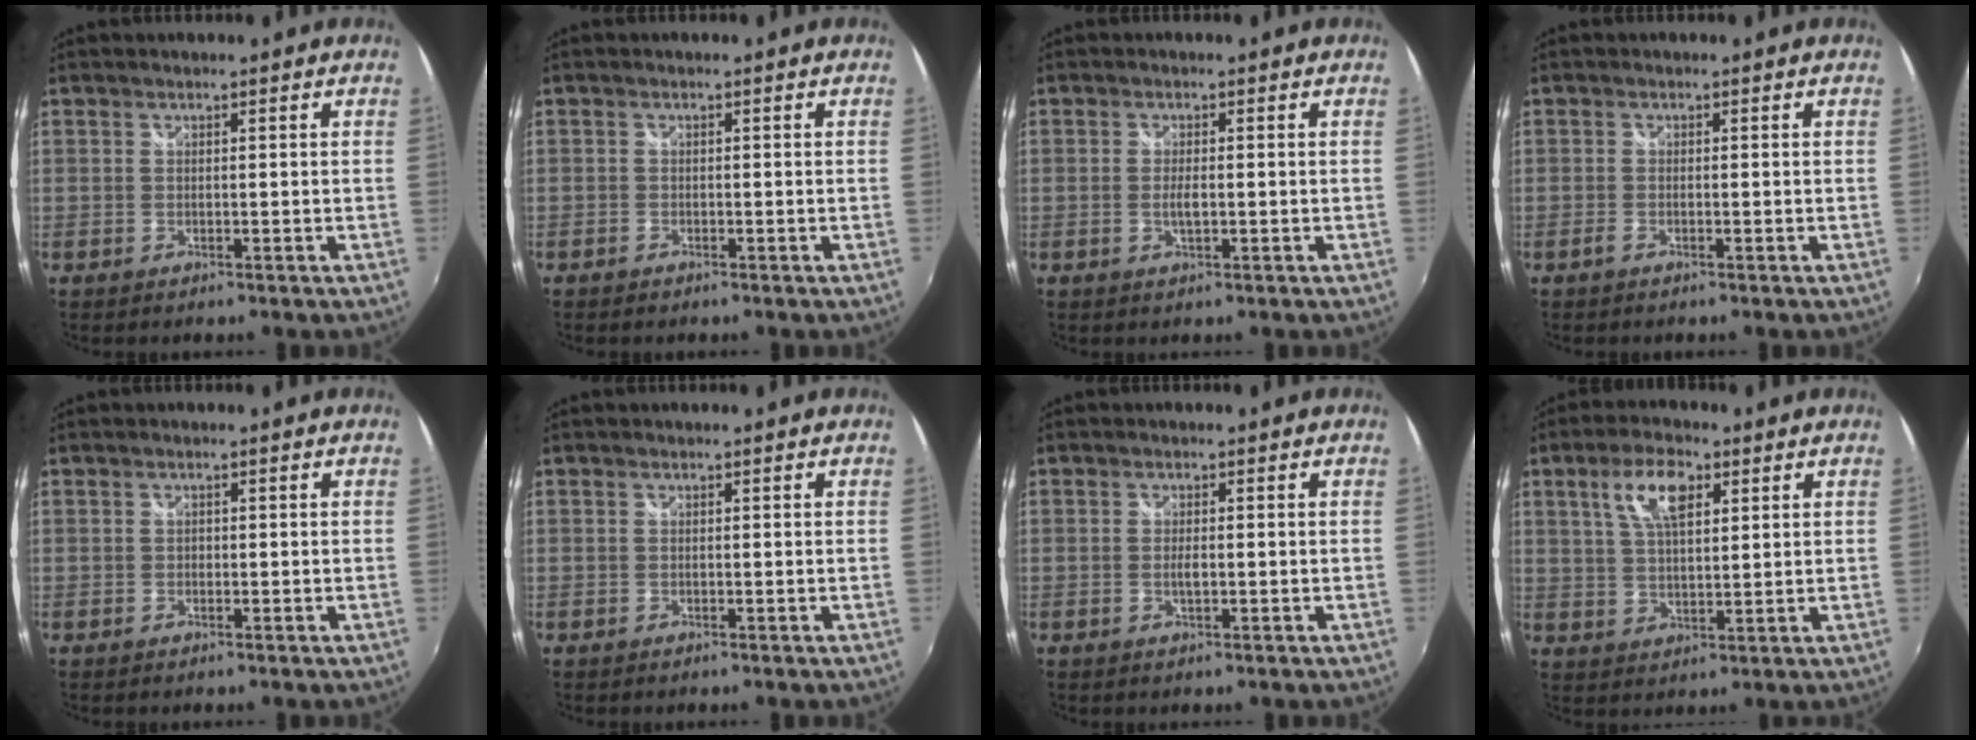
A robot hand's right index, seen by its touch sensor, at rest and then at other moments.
{"total": 0.9, "force": [-0.7, 0.4, 0.1], "torque": [-0.004, 0.001, -0.013]}
{"total": 2.0, "force": [-0.3, 0.7, 1.9], "torque": [-0.036, -0.003, -0.006]}
{"total": 1.1, "force": [-0.7, 0.1, 0.9], "torque": [-0.019, -0.002, -0.015]}
{"total": 0.6, "force": [-0.3, 0.5, 0.1], "torque": [-0.001, -0.001, -0.006]}
{"total": 0.0}
{"total": 1.4, "force": [-0.2, 0.5, 1.3], "torque": [-0.025, -0.001, -0.005]}
{"total": 8.3, "force": [3.6, 3.5, 6.5], "torque": [-0.123, 0.015, 0.066]}